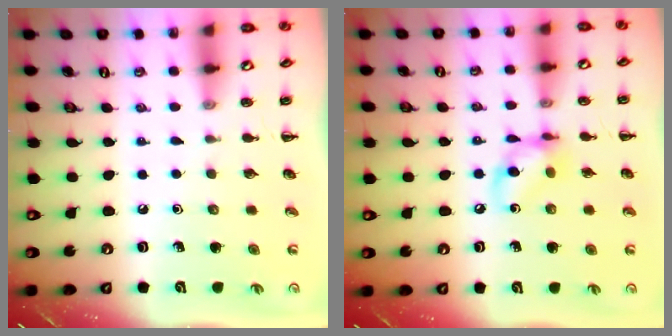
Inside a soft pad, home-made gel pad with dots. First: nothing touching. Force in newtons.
{"total": 9.1, "press": 9.1, "slide": 0.9}